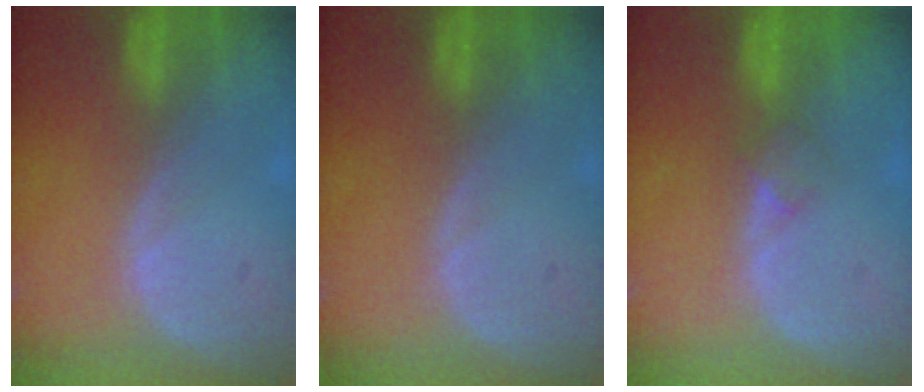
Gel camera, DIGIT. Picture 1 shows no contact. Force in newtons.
{"total": 0.0}
{"total": 2.0, "press": 1.6, "slide": 1.1}